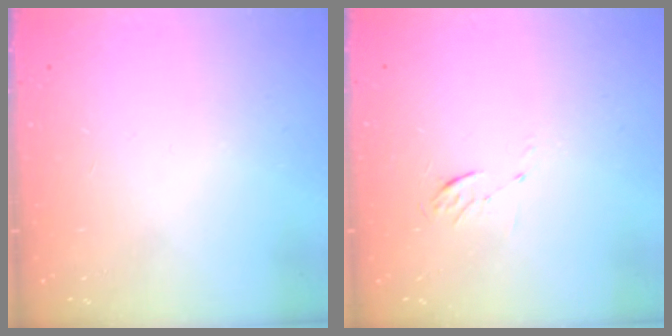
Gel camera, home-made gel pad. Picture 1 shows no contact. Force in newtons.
{"total": 4.0, "press": 3.7, "slide": 1.3}